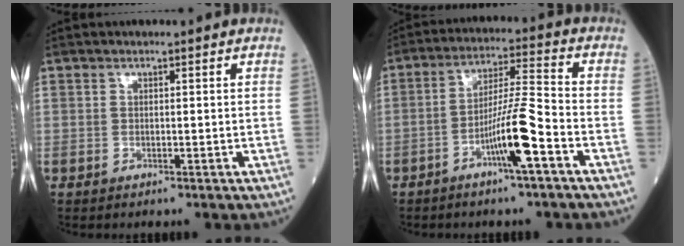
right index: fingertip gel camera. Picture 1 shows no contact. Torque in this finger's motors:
{"motor_torque": [1.54, -0.56, 0.75, 0.19]}